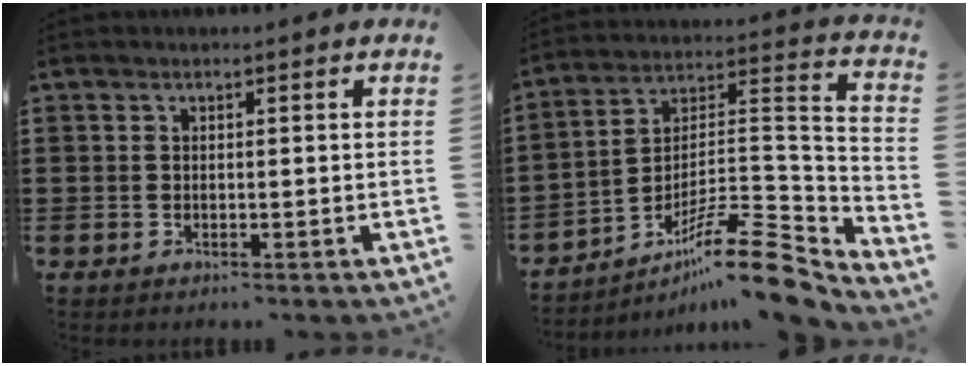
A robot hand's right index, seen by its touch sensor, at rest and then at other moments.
{"total": 13.4, "force": [-10.1, 2.5, 8.5], "torque": [-0.122, 0.032, -0.185]}